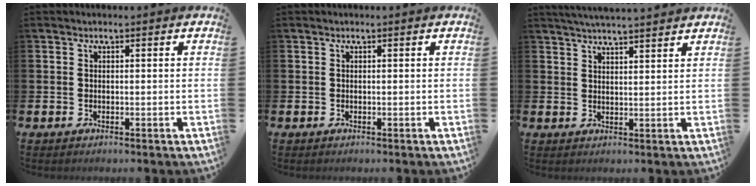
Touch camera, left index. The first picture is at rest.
{"total": 0.0}
{"total": 3.8, "force": [3.8, -0.3, 0.6], "torque": [-0.020, -0.013, 0.068]}